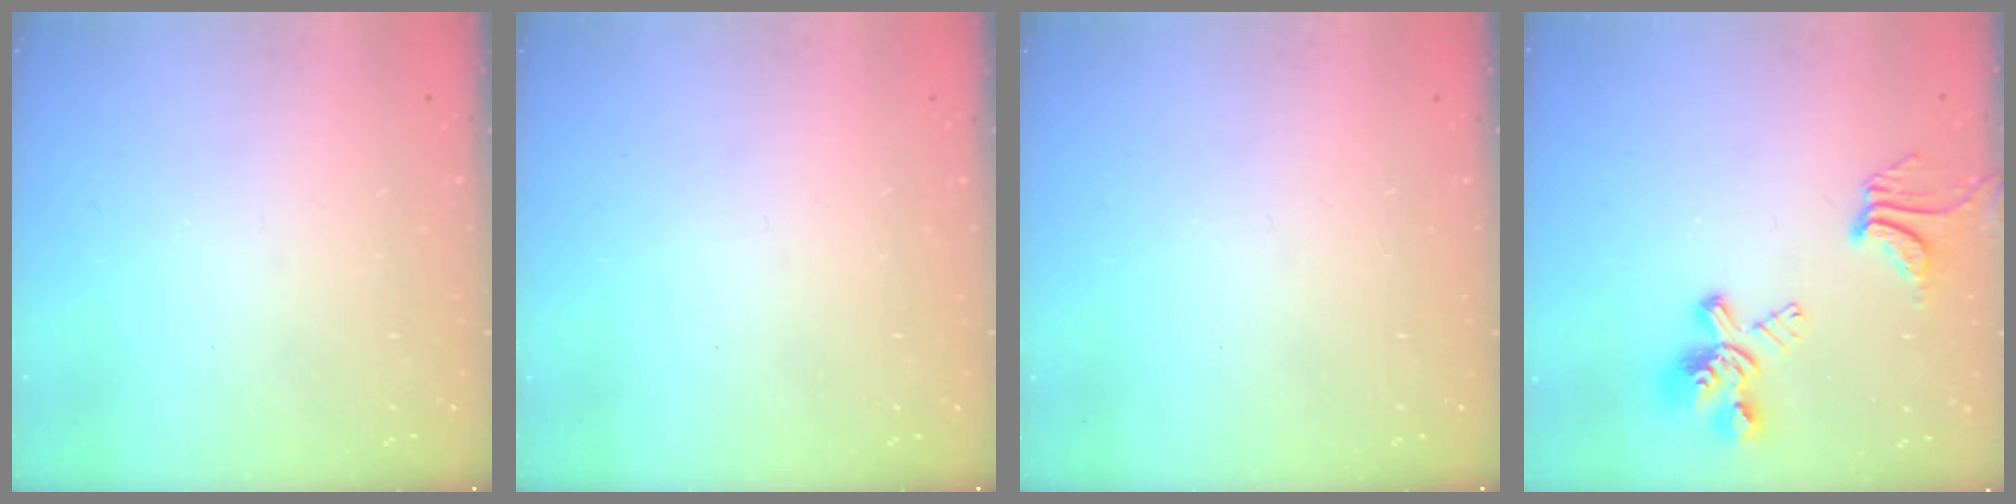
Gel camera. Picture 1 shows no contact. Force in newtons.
{"total": 0.0}
{"total": 0.0}
{"total": 6.6, "press": 6.2, "slide": 2.3}